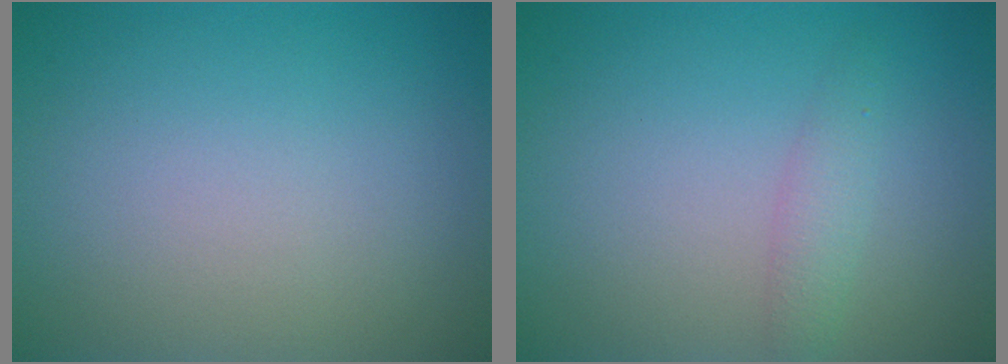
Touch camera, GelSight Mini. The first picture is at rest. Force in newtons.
{"total": 1.6, "press": 1.6, "slide": 0.0}